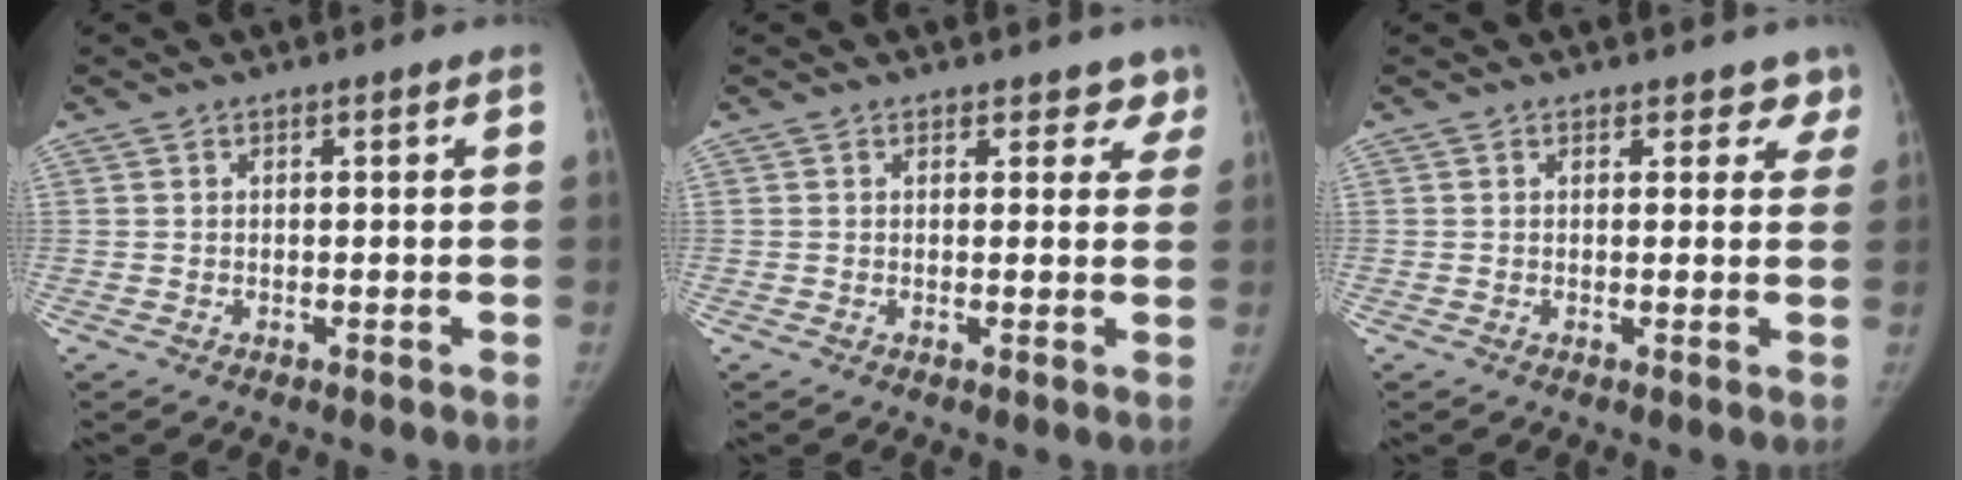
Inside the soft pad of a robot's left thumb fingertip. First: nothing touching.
{"total": 3.6, "force": [3.0, 2.0, 0.4], "torque": [0.036, -0.013, 0.018]}
{"total": 3.5, "force": [2.8, 2.0, 0.5], "torque": [0.036, -0.012, 0.016]}